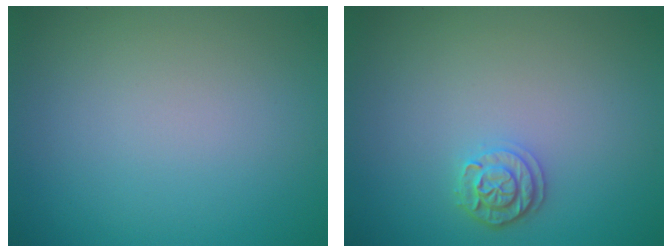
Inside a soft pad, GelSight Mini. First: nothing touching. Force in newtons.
{"total": 2.0, "press": 1.9, "slide": 0.5}